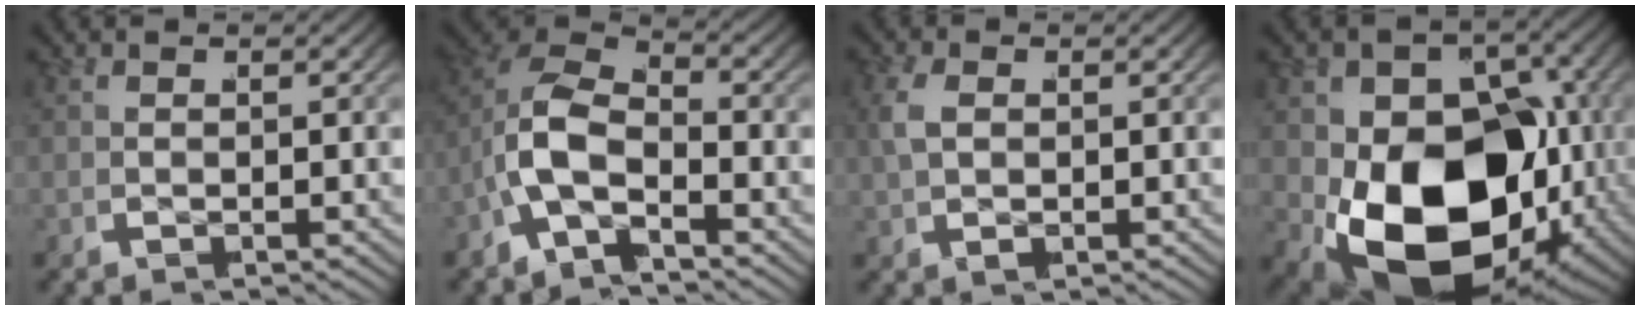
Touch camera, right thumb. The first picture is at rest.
{"total": 9.1, "force": [-1.0, 6.9, 5.8], "torque": [-0.150, -0.019, -0.027]}
{"total": 2.5, "force": [0.4, 1.7, 1.7], "torque": [-0.043, -0.001, 0.013]}
{"total": 22.2, "force": [-3.2, 14.4, 16.6], "torque": [-0.317, -0.076, -0.019]}